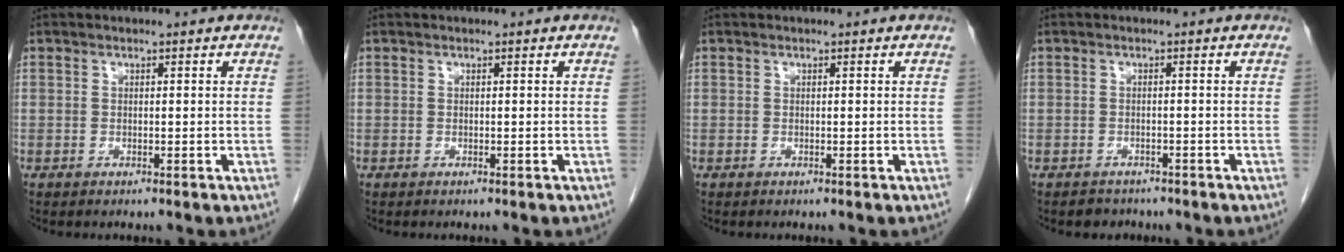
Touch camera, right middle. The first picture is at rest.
{"total": 0.0}
{"total": 0.0}
{"total": 2.1, "force": [-1.7, 1.2, -0.1], "torque": [-0.009, 0.003, -0.027]}